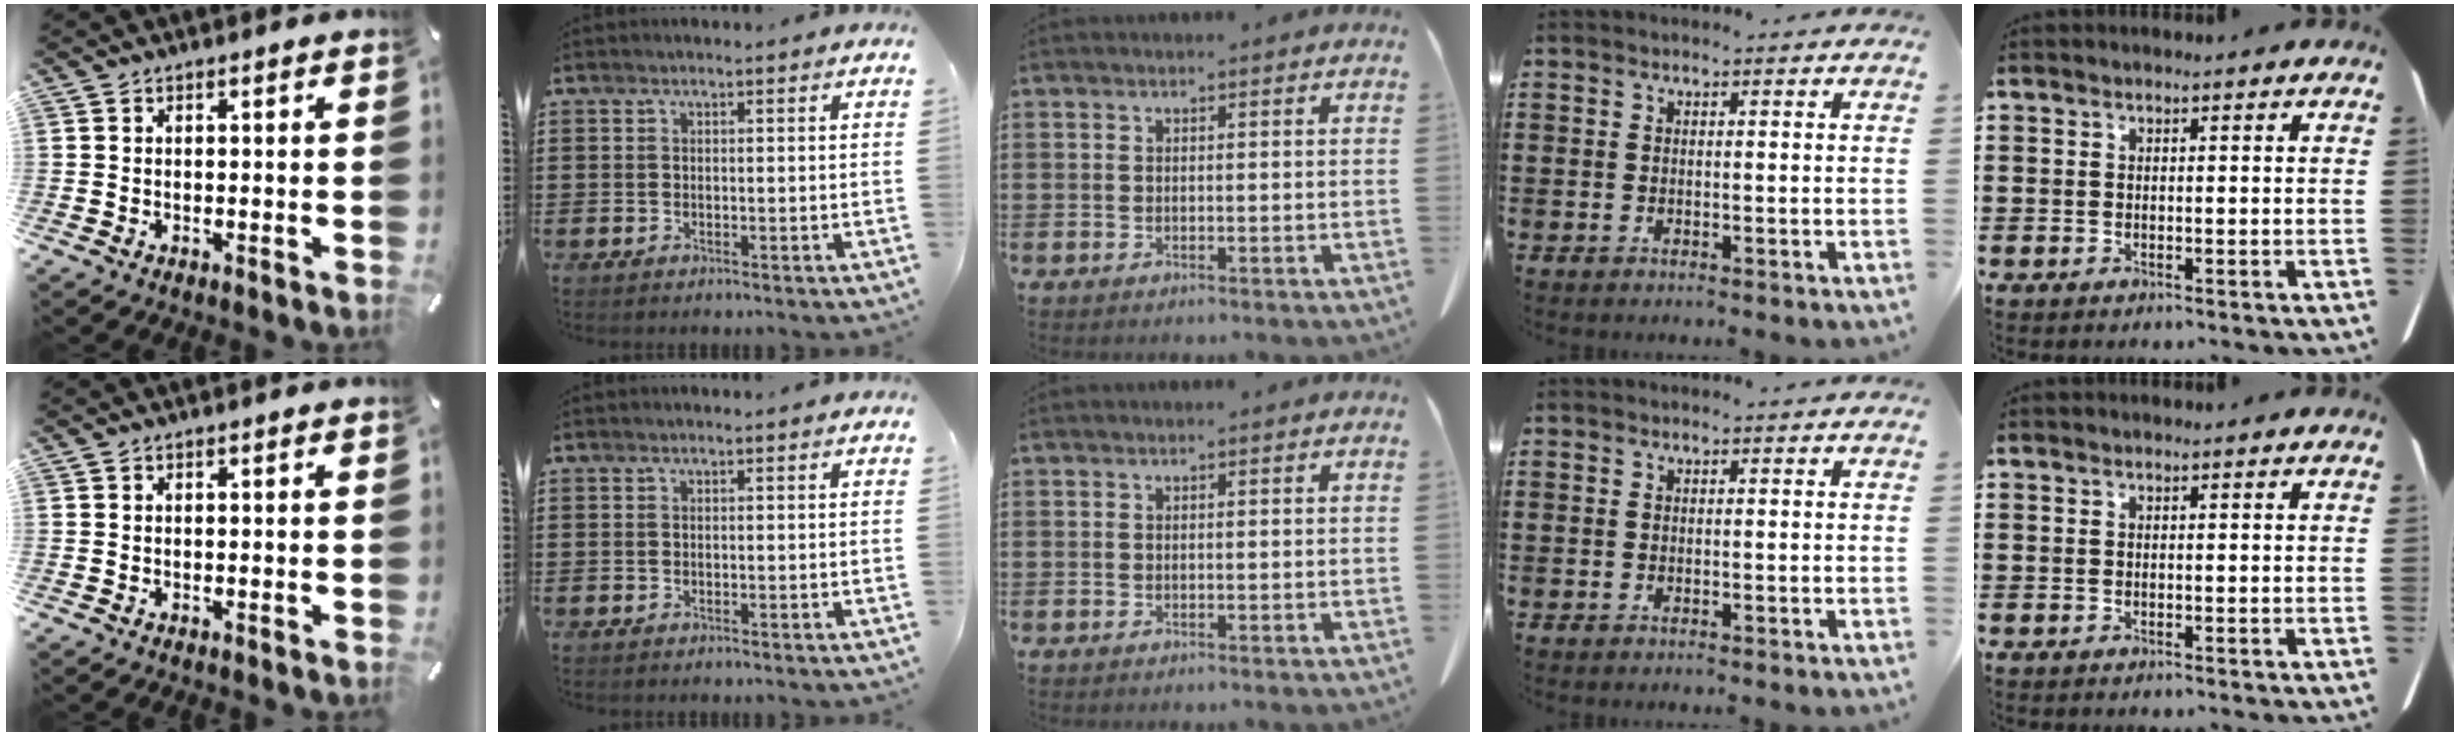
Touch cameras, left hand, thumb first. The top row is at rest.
{}